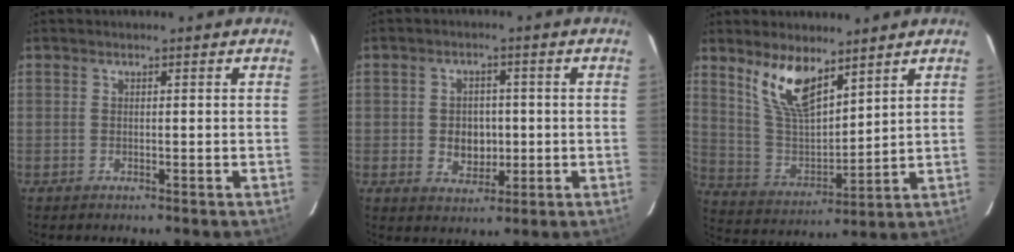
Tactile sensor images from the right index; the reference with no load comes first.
{"total": 5.7, "force": [-0.5, 4.6, 3.3], "torque": [-0.063, 0.004, 0.000]}
{"total": 11.8, "force": [7.9, 4.5, 7.6], "torque": [-0.148, 0.000, 0.165]}